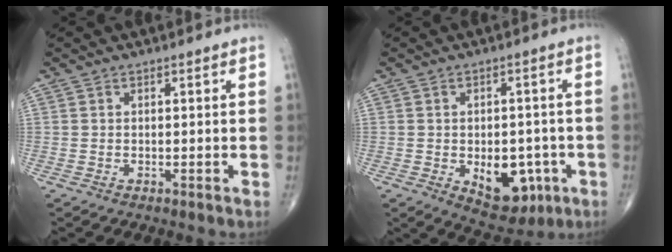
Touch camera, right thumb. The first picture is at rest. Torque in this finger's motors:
{"motor_torque": [3.30, 1.71, 0.47, -0.66, 0.06]}